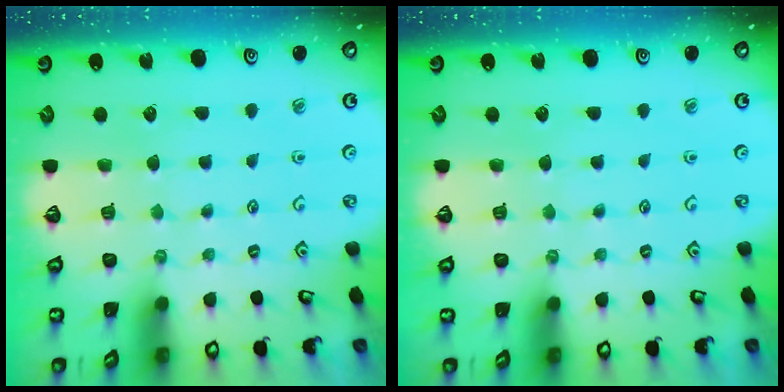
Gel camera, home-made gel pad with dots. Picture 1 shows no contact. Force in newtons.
{"total": 0.0}